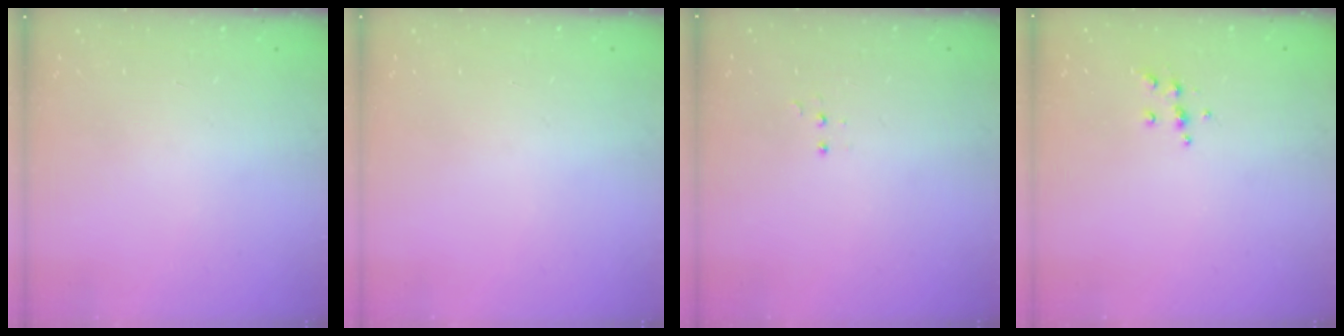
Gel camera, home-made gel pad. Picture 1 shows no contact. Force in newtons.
{"total": 0.0}
{"total": 3.4, "press": 3.3, "slide": 0.7}
{"total": 4.7, "press": 4.6, "slide": 0.5}